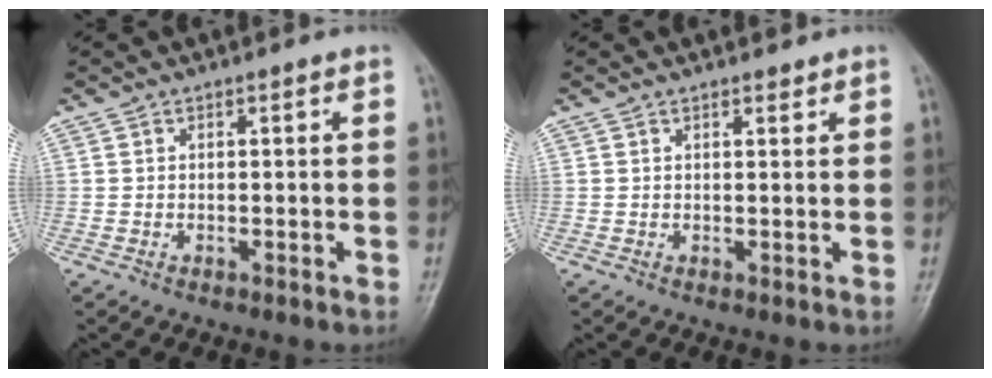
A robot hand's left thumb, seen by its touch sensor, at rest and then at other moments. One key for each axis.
{"total": 1.2, "fx": 1.1, "fy": 0.5, "fz": 0.3, "tx": 0.000, "ty": -0.009, "tz": 0.016}